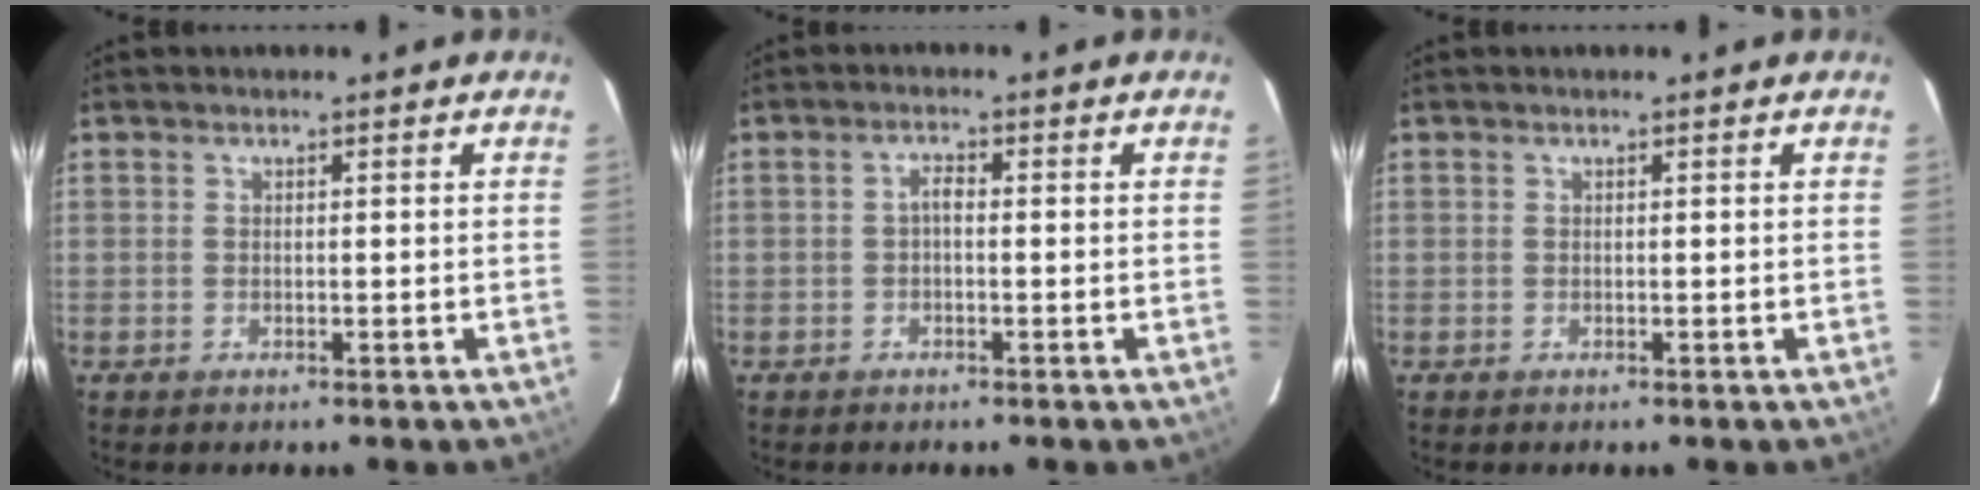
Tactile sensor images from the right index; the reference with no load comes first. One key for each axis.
{"total": 1.5, "fx": -0.4, "fy": 0.7, "fz": 1.3, "tx": -0.026, "ty": 0.008, "tz": -0.010}
{"total": 0.0}